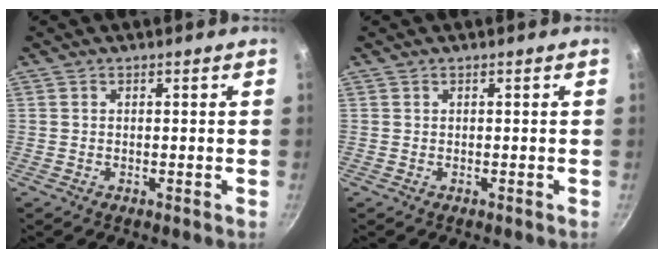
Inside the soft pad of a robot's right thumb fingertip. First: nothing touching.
{"total": 0.0}